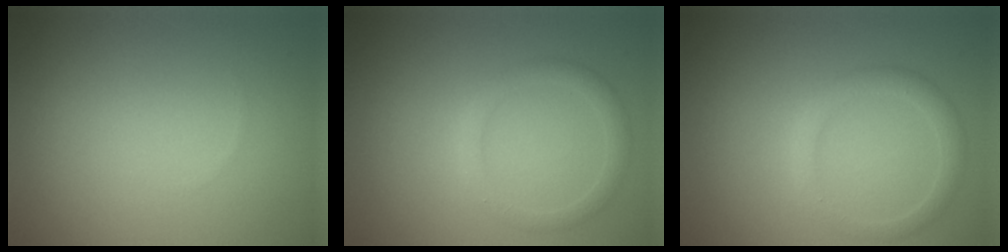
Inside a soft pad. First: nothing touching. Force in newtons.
{"total": 1.8, "press": 1.8, "slide": 0.1}
{"total": 2.1, "press": 2.1, "slide": 0.3}